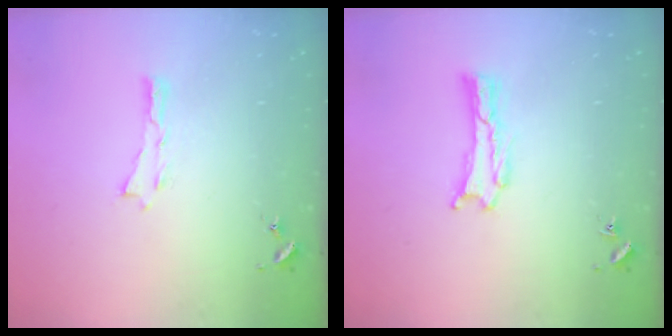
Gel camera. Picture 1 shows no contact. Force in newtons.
{"total": 0.8, "press": 0.8, "slide": 0.0}